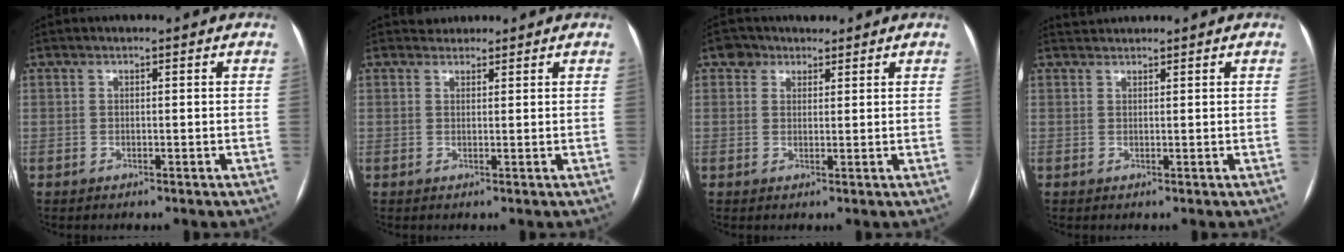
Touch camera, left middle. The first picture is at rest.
{"total": 1.4, "force": [1.2, 0.5, -0.4], "torque": [0.003, 0.004, 0.019]}
{"total": 2.8, "force": [1.8, 2.1, 0.2], "torque": [-0.003, 0.012, 0.025]}
{"total": 1.3, "force": [1.3, -0.1, -0.3], "torque": [-0.005, 0.011, 0.030]}